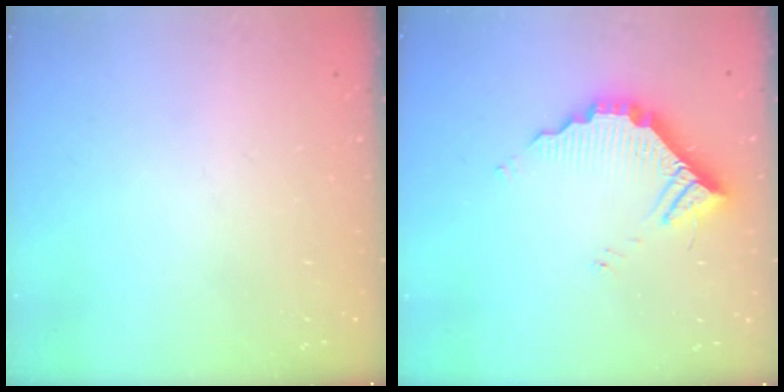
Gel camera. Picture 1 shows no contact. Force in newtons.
{"total": 9.6, "press": 9.6, "slide": 0.4}